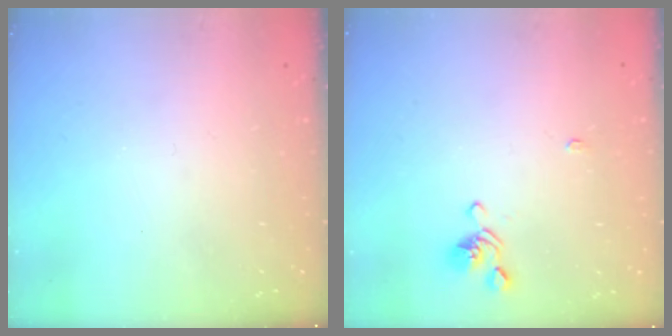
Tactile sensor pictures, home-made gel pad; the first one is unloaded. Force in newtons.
{"total": 1.0, "press": 0.9, "slide": 0.5}